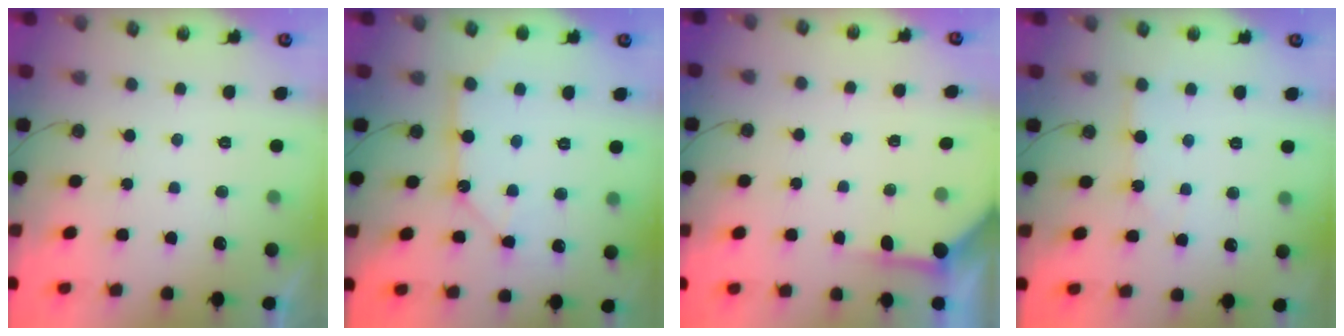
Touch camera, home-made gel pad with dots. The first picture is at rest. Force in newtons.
{"total": 11.7, "press": 11.7, "slide": 1.0}
{"total": 3.9, "press": 3.9, "slide": 0.4}
{"total": 3.4, "press": 3.4, "slide": 0.2}